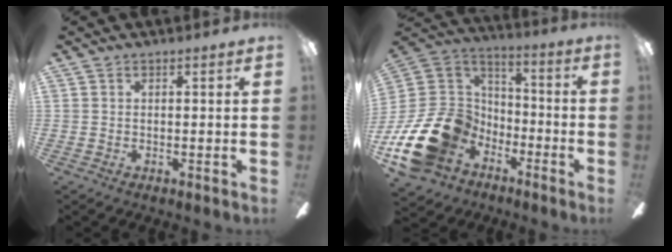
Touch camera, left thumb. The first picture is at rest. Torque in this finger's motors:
{"motor_torque": [-0.65, 1.92, 1.72, 1.05, 0.42]}